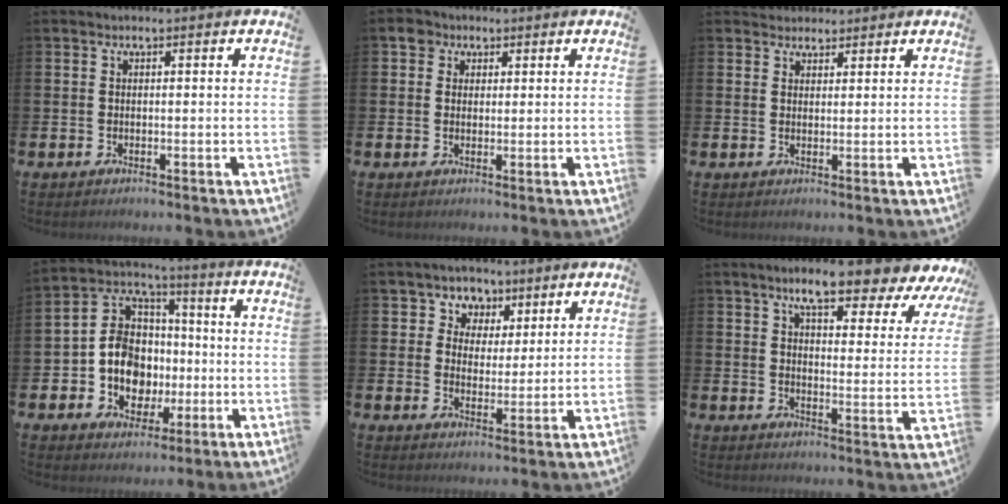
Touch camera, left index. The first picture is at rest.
{"total": 2.9, "force": [1.8, 2.2, 0.2], "torque": [0.002, 0.005, 0.028]}
{"total": 2.6, "force": [2.4, 1.1, -0.3], "torque": [0.006, -0.006, 0.043]}
{"total": 9.4, "force": [-1.4, 8.3, 4.2], "torque": [-0.125, 0.005, -0.030]}
{"total": 4.5, "force": [3.0, 3.3, -0.8], "torque": [-0.011, -0.006, 0.050]}
{"total": 8.6, "force": [7.6, 1.5, 3.8], "torque": [-0.082, -0.043, 0.128]}